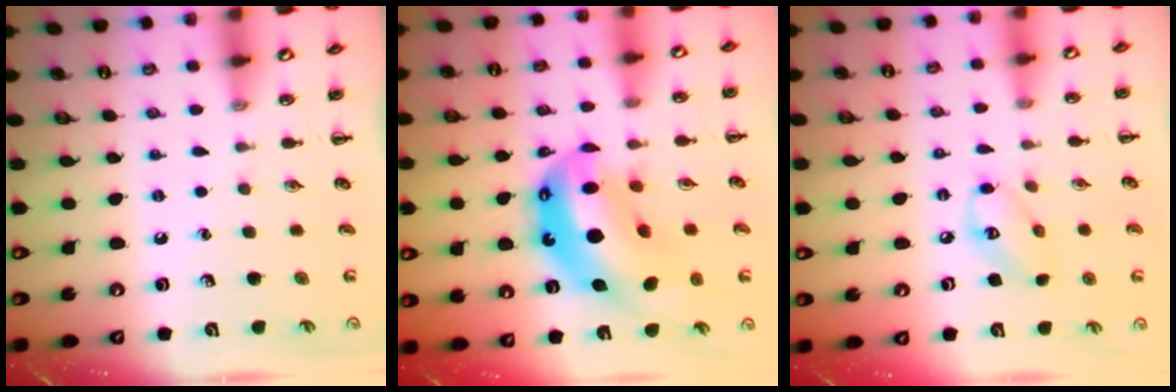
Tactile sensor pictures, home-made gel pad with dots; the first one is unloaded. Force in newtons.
{"total": 18.0, "press": 17.3, "slide": 5.0}
{"total": 7.4, "press": 7.3, "slide": 0.7}